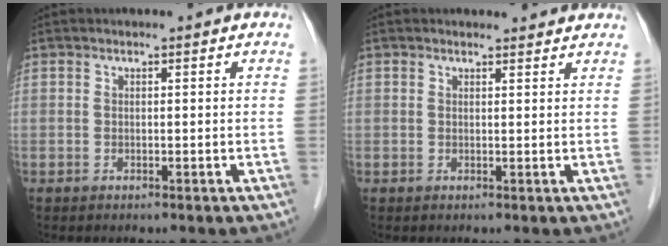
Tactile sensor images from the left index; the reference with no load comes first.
{"total": 2.3, "force": [2.2, 0.5, 0.0], "torque": [-0.008, 0.003, 0.024]}